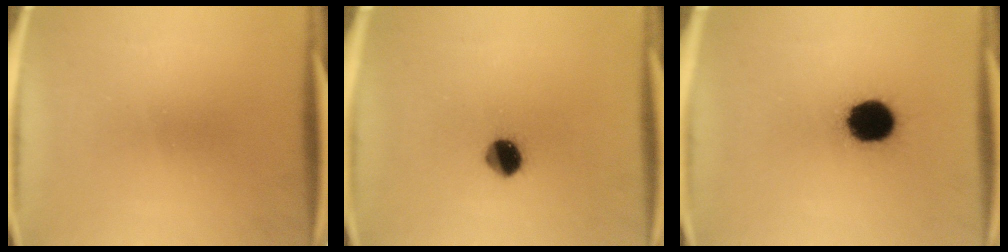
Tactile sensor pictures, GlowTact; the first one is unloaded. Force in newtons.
{"total": 6.5}
{"total": 12.6}